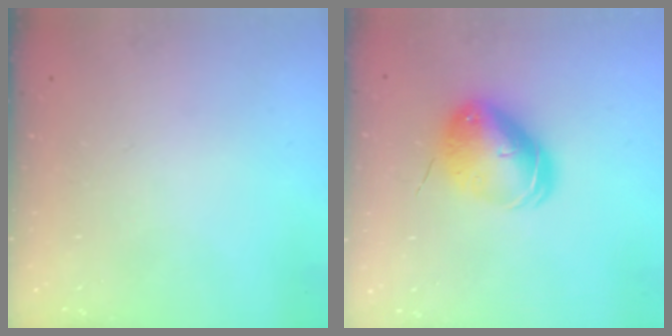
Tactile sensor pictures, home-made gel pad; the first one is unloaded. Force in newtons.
{"total": 9.6, "press": 9.4, "slide": 2.0}